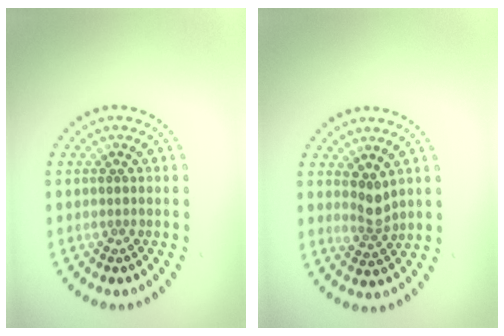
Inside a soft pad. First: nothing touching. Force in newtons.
{"total": 2.0, "press": 1.5, "slide": 1.4}